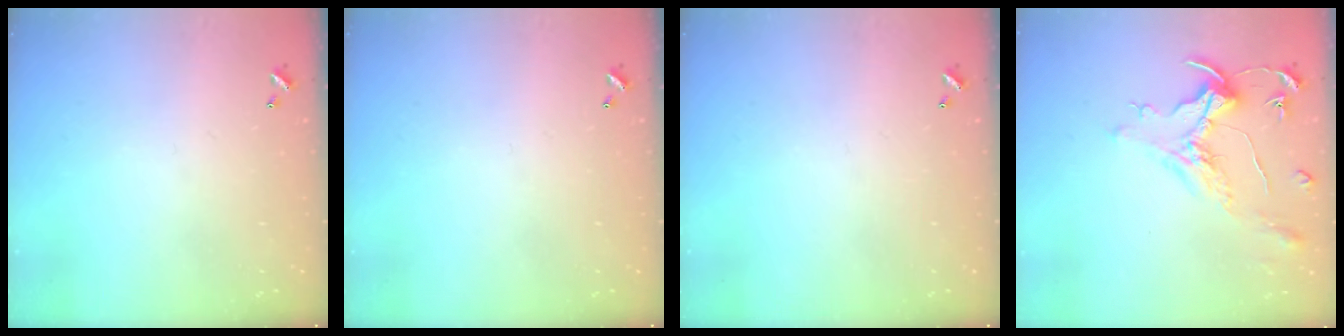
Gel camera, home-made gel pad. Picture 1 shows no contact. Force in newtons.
{"total": 0.0}
{"total": 0.0}
{"total": 1.5, "press": 1.3, "slide": 0.7}